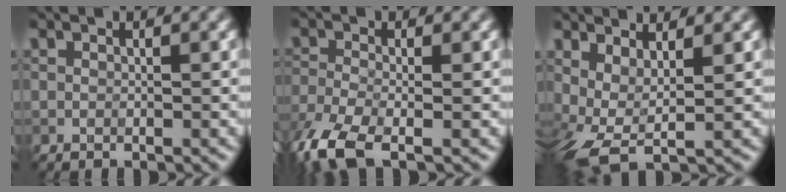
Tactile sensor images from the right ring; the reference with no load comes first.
{"total": 6.2, "force": [-3.9, 2.0, 4.3], "torque": [-0.100, -0.019, -0.088]}
{"total": 4.6, "force": [0.5, 1.9, 4.1], "torque": [-0.075, -0.008, 0.007]}